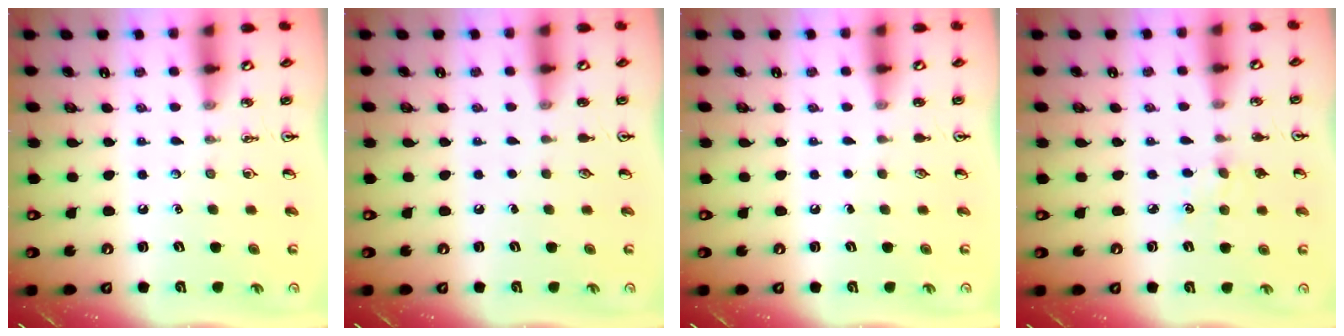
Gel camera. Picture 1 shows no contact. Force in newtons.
{"total": 0.0}
{"total": 0.0}
{"total": 4.4, "press": 4.4, "slide": 0.6}